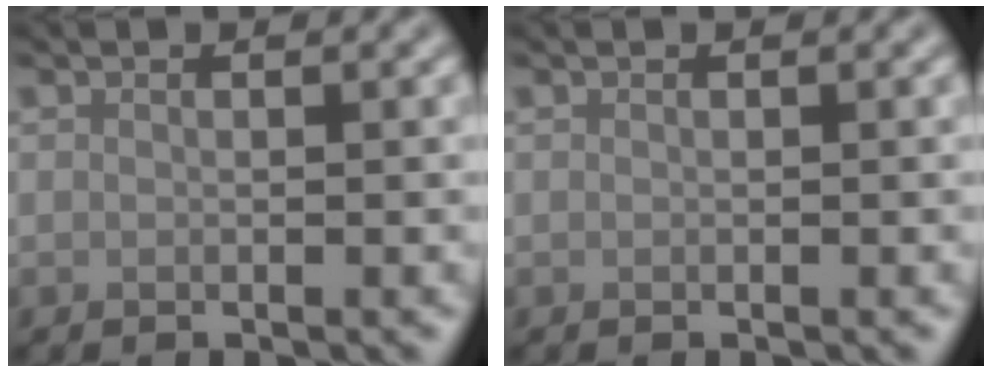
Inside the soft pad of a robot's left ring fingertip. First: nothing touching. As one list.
[{"total": 0.0}]